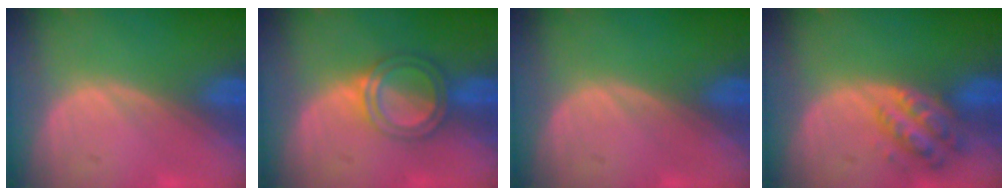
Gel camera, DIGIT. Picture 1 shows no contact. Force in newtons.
{"total": 5.2, "press": 4.7, "slide": 2.2}
{"total": 0.0}
{"total": 6.0, "press": 5.4, "slide": 2.6}